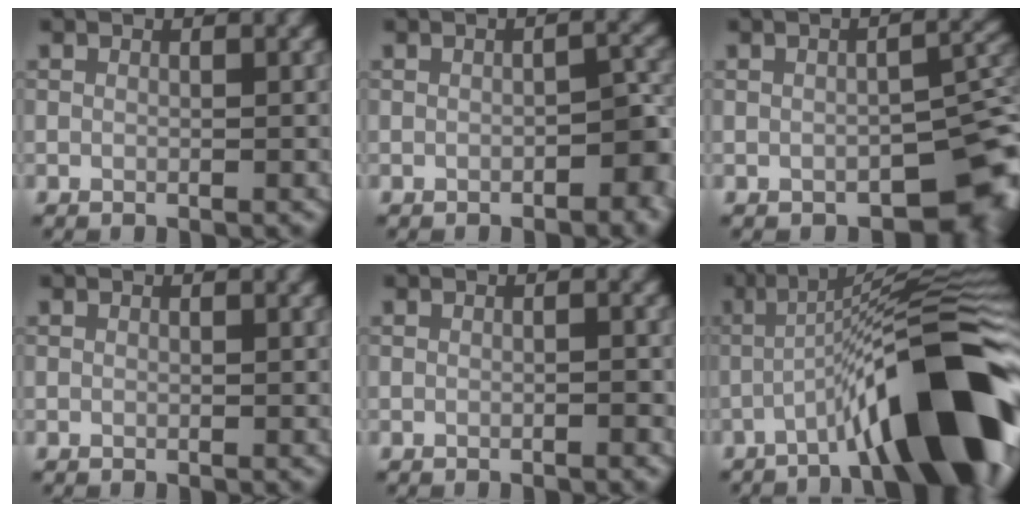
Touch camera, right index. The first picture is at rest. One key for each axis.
{"total": 2.8, "fx": -1.2, "fy": 1.3, "fz": 2.3, "tx": -0.025, "ty": 0.007, "tz": -0.016}
{"total": 6.3, "fx": -3.0, "fy": 3.4, "fz": 4.4, "tx": -0.036, "ty": -0.011, "tz": -0.035}
{"total": 0.0}
{"total": 0.7, "fx": -0.3, "fy": 0.1, "fz": 0.6, "tx": -0.008, "ty": 0.004, "tz": -0.005}
{"total": 14.4, "fx": -5.8, "fy": 2.8, "fz": 12.8, "tx": -0.183, "ty": 0.017, "tz": -0.092}